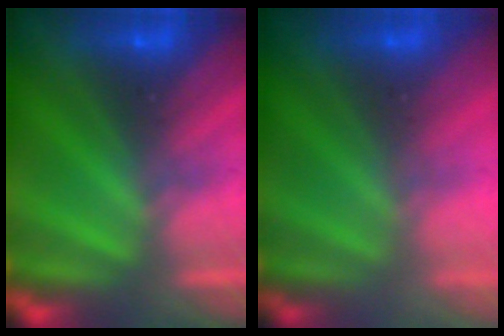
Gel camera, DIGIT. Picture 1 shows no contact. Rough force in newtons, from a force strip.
{"total": 2.5}